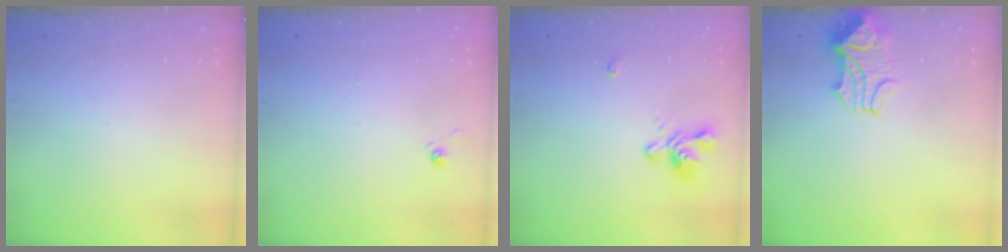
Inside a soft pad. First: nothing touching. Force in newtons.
{"total": 2.7, "press": 2.7, "slide": 0.2}
{"total": 1.5, "press": 1.0, "slide": 1.1}
{"total": 2.2, "press": 2.0, "slide": 1.0}